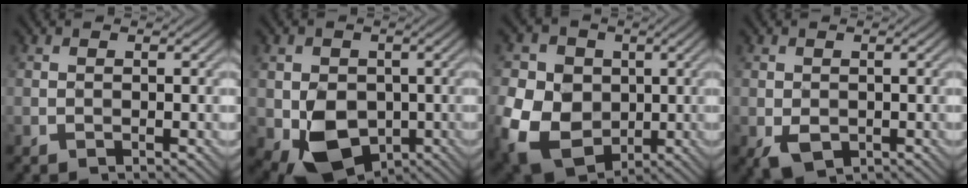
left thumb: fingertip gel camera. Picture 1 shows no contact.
{"total": 7.3, "force": [-1.8, 5.9, 4.0], "torque": [-0.090, -0.017, -0.035]}
{"total": 12.6, "force": [-1.7, 10.2, 7.2], "torque": [-0.191, -0.018, -0.029]}
{"total": 2.3, "force": [-0.7, 1.8, 1.3], "torque": [-0.035, -0.010, -0.010]}